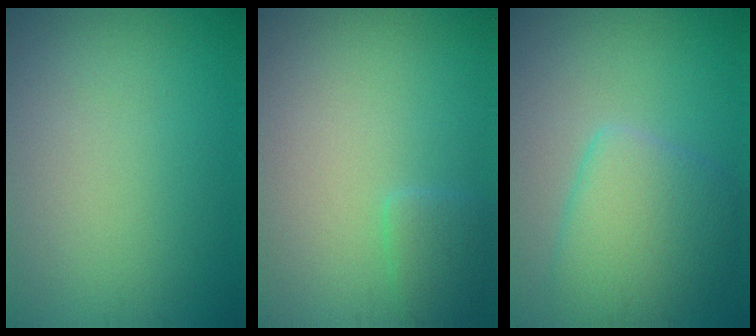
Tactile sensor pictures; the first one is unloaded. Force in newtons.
{"total": 1.6, "press": 1.6, "slide": 0.1}
{"total": 5.3, "press": 5.3, "slide": 0.3}